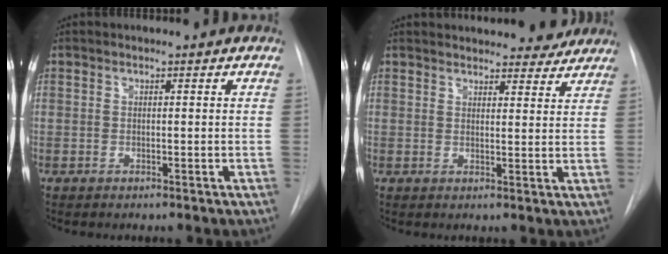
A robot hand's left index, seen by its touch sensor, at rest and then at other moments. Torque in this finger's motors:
{"motor_torque": [0.66, -0.51, 0.05, 0.01]}